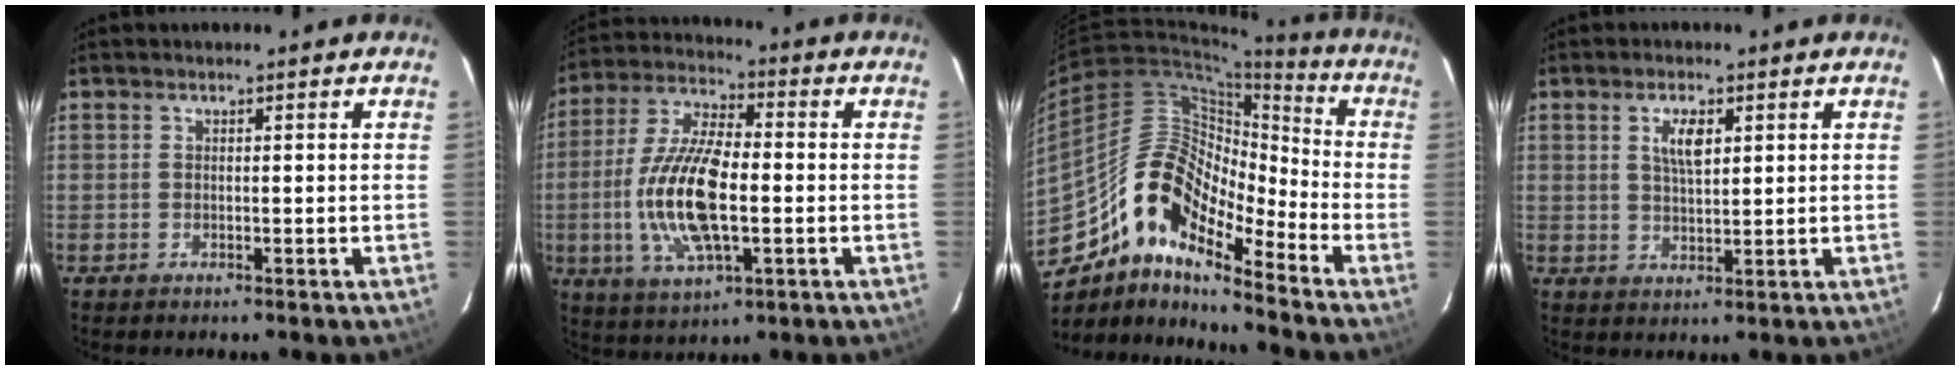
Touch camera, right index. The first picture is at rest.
{"total": 16.1, "force": [-2.5, 6.0, 14.8], "torque": [-0.306, -0.002, -0.048]}
{"total": 15.3, "force": [-10.7, 5.2, 9.6], "torque": [-0.158, 0.012, -0.220]}
{"total": 4.4, "force": [1.7, 1.9, 3.7], "torque": [-0.066, 0.004, 0.032]}